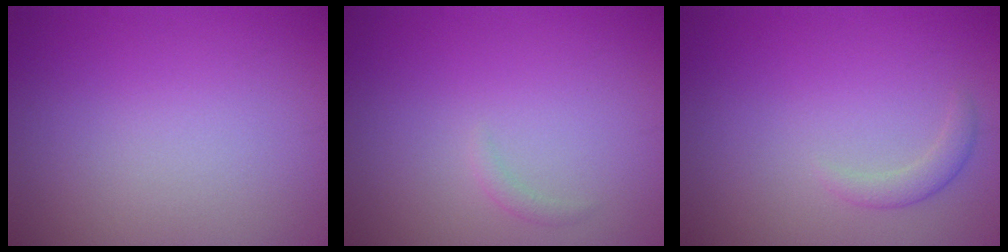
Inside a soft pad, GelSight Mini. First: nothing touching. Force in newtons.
{"total": 0.7, "press": 0.7, "slide": 0.1}
{"total": 1.3, "press": 1.3, "slide": 0.1}